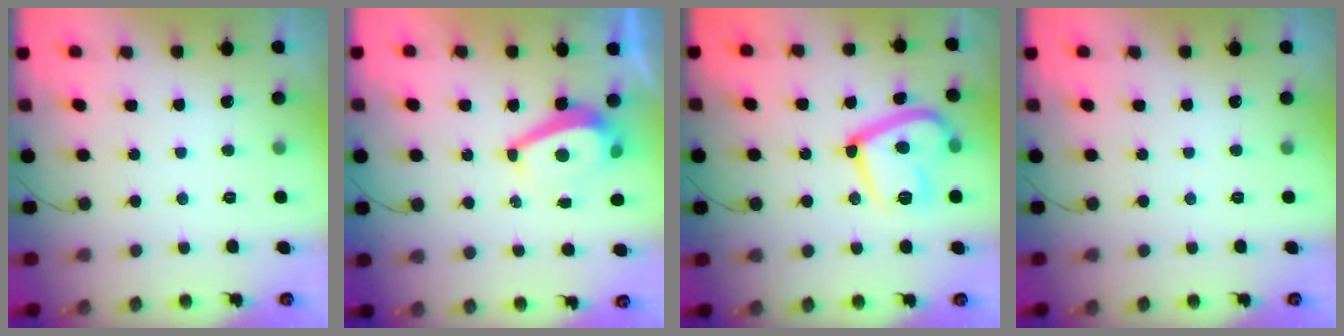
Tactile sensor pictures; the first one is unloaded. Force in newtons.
{"total": 6.8, "press": 6.7, "slide": 0.7}
{"total": 15.6, "press": 15.6, "slide": 0.6}
{"total": 0.0}